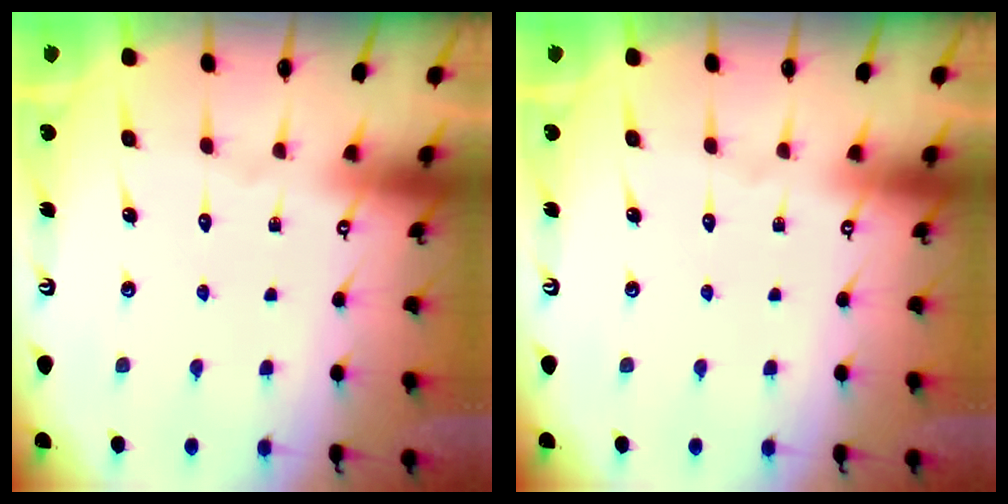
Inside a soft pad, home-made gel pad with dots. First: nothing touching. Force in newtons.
{"total": 0.0}